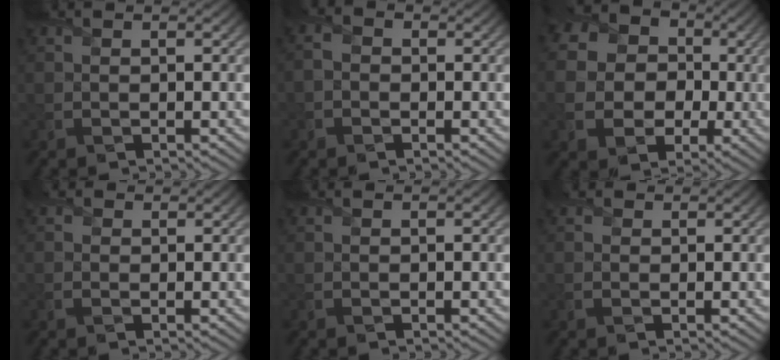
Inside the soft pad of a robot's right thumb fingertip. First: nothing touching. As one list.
[{"total": 1.8, "force": [-0.8, 1.3, 0.9], "torque": [-0.021, 0.005, -0.023]}, {"total": 14.0, "force": [0.9, 12.7, 5.9], "torque": [-0.206, 0.015, 0.001]}, {"total": 1.4, "force": [0.1, 1.1, 0.8], "torque": [-0.020, 0.002, 0.000]}, {"total": 0.0}, {"total": 1.2, "force": [0.3, 0.9, 0.6], "torque": [-0.016, 0.002, 0.004]}]